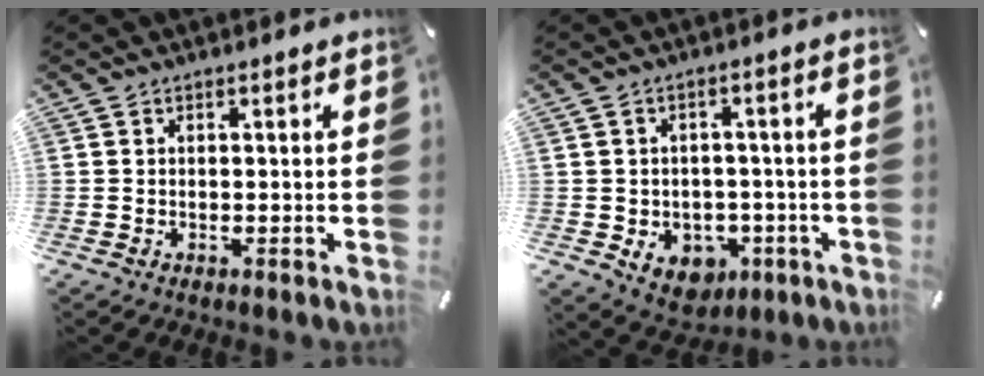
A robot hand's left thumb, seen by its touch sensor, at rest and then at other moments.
{"total": 7.4, "force": [-2.3, 6.1, 3.4], "torque": [-0.046, 0.014, -0.038]}